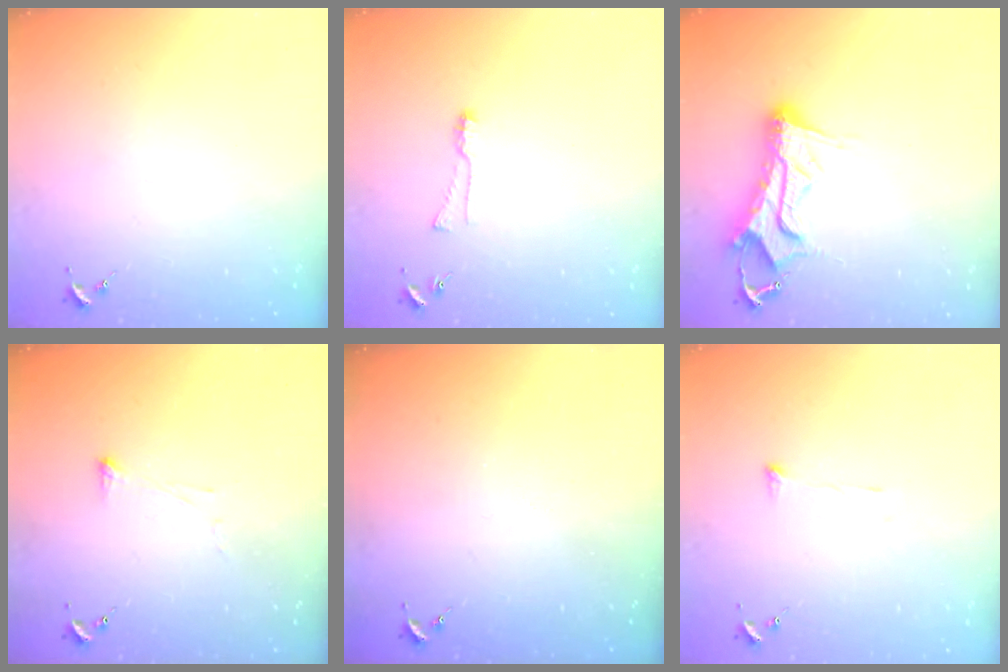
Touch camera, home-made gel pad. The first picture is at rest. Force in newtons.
{"total": 6.9, "press": 6.8, "slide": 0.8}
{"total": 13.8, "press": 13.8, "slide": 1.2}
{"total": 2.9, "press": 2.8, "slide": 0.6}
{"total": 0.0}
{"total": 4.3, "press": 4.2, "slide": 0.5}